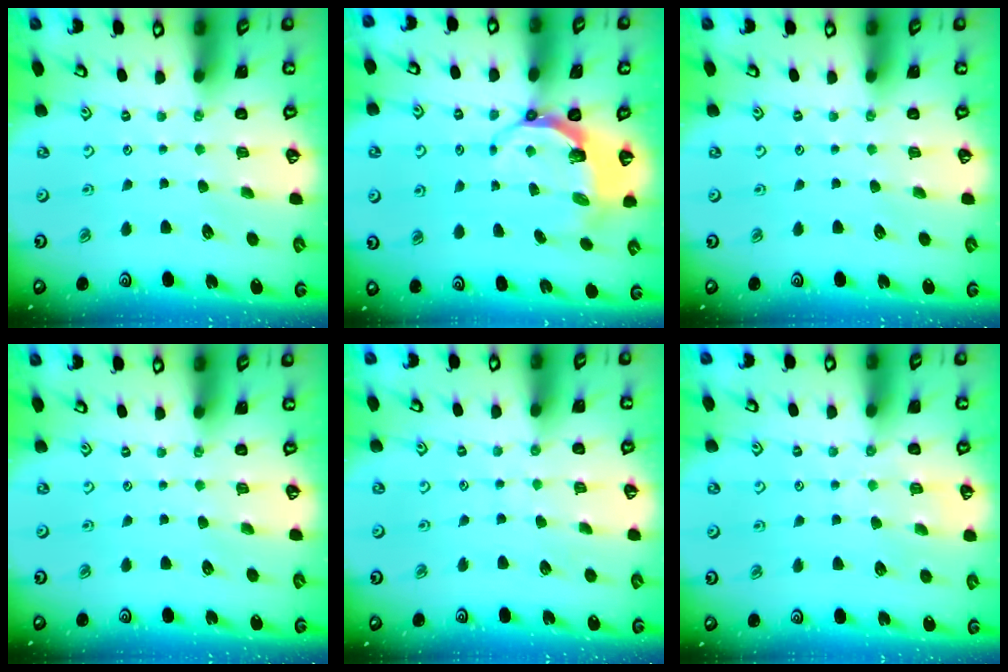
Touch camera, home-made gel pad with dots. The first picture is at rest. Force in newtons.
{"total": 7.0, "press": 5.9, "slide": 3.8}
{"total": 0.0}
{"total": 0.0}
{"total": 4.5, "press": 4.5, "slide": 0.4}
{"total": 6.3, "press": 6.2, "slide": 0.6}